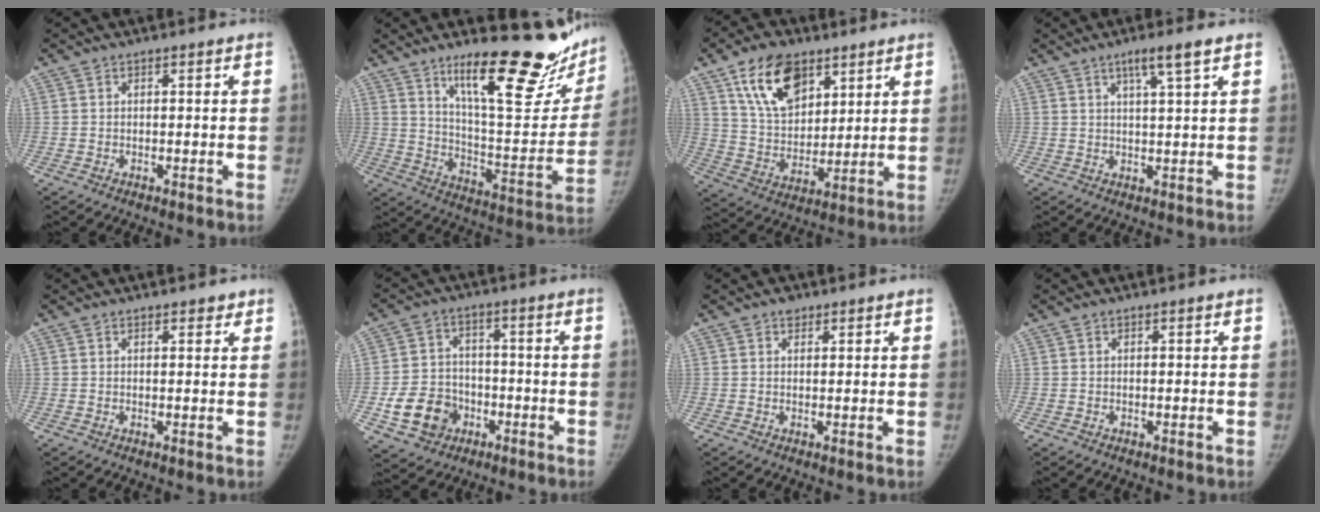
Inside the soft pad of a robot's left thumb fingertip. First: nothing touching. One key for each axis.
{"total": 25.8, "fx": 17.9, "fy": 7.0, "fz": 17.1, "tx": -0.197, "ty": -0.114, "tz": 0.271}
{"total": 14.8, "fx": 8.4, "fy": 8.6, "fz": 8.7, "tx": -0.121, "ty": -0.038, "tz": 0.158}
{"total": 4.9, "fx": 2.9, "fy": 0.1, "fz": 4.0, "tx": -0.071, "ty": -0.011, "tz": 0.051}
{"total": 1.5, "fx": 1.2, "fy": 0.8, "fz": 0.7, "tx": 0.003, "ty": -0.006, "tz": 0.011}
{"total": 10.4, "fx": -3.8, "fy": 8.7, "fz": 4.3, "tx": -0.055, "ty": 0.024, "tz": -0.059}
{"total": 1.6, "fx": 1.1, "fy": 1.0, "fz": 0.5, "tx": 0.001, "ty": -0.005, "tz": 0.013}
{"total": 0.0}